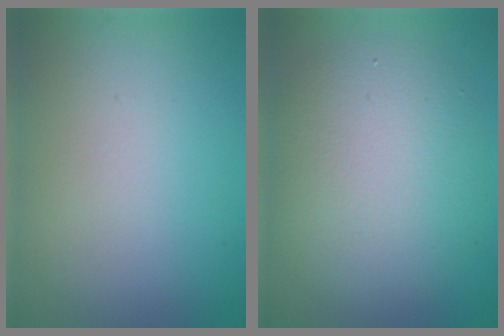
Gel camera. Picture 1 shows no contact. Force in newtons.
{"total": 6.6, "press": 6.6, "slide": 0.1}